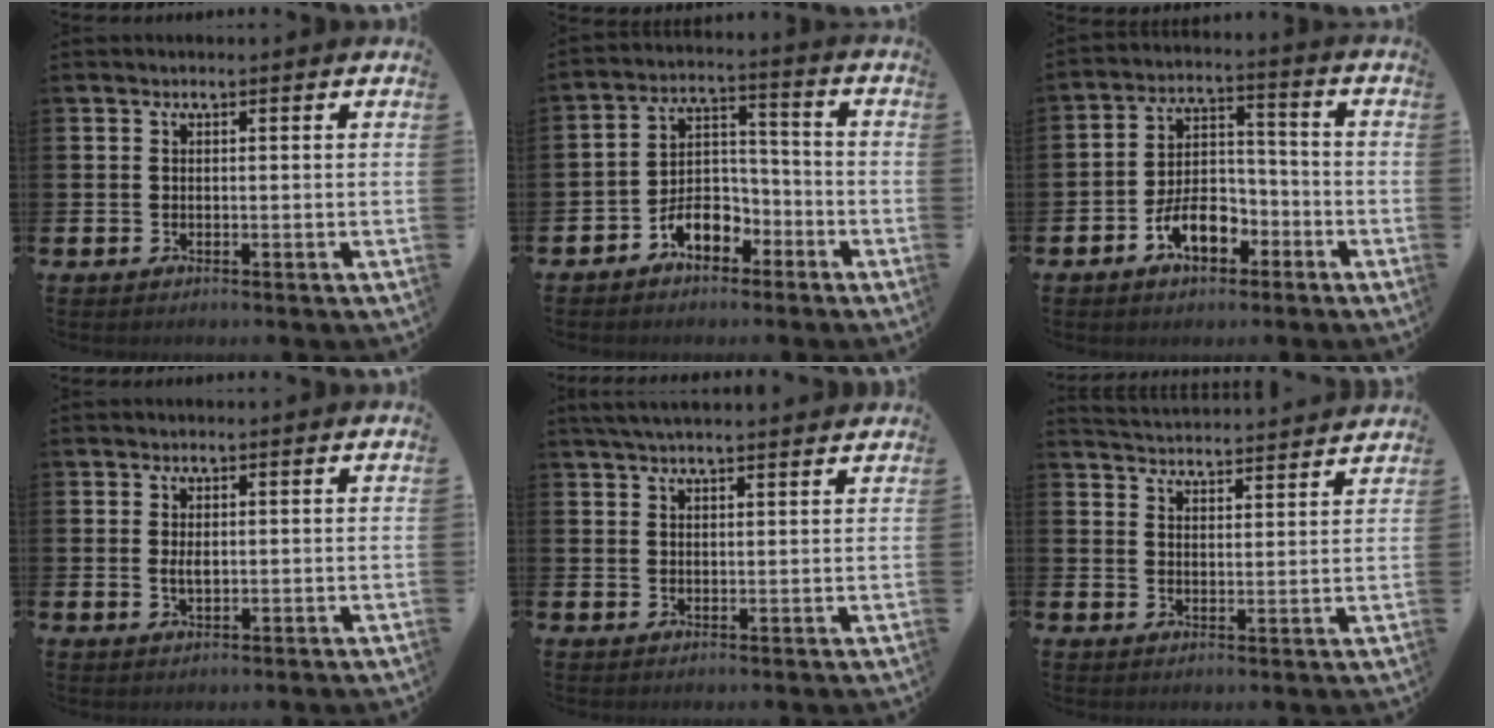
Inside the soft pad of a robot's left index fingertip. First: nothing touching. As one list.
[{"total": 6.1, "force": [-3.9, 3.7, 3.0], "torque": [-0.049, 0.014, -0.074]}, {"total": 7.5, "force": [-3.9, 4.4, 4.7], "torque": [-0.074, 0.016, -0.073]}, {"total": 1.5, "force": [0.3, 0.7, 1.3], "torque": [-0.010, -0.003, 0.000]}, {"total": 3.4, "force": [3.2, 0.2, 1.1], "torque": [-0.022, -0.008, 0.058]}, {"total": 4.4, "force": [4.4, 0.0, -0.1], "torque": [-0.005, -0.037, 0.076]}]